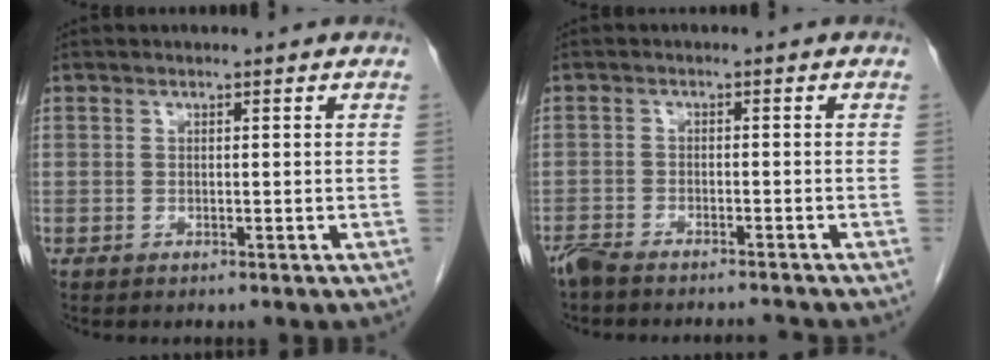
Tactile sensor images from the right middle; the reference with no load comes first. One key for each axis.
{"total": 5.4, "fx": -5.2, "fy": 0.1, "fz": 1.5, "tx": -0.025, "ty": -0.010, "tz": -0.086}